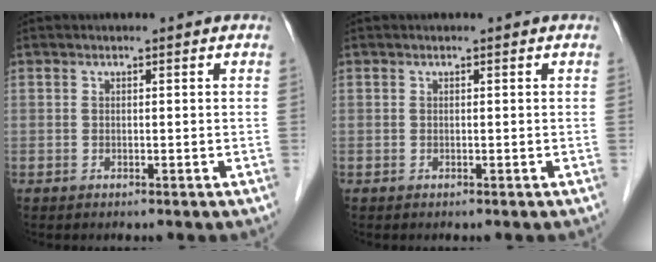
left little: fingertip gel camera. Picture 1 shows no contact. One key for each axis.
{"total": 0.0}